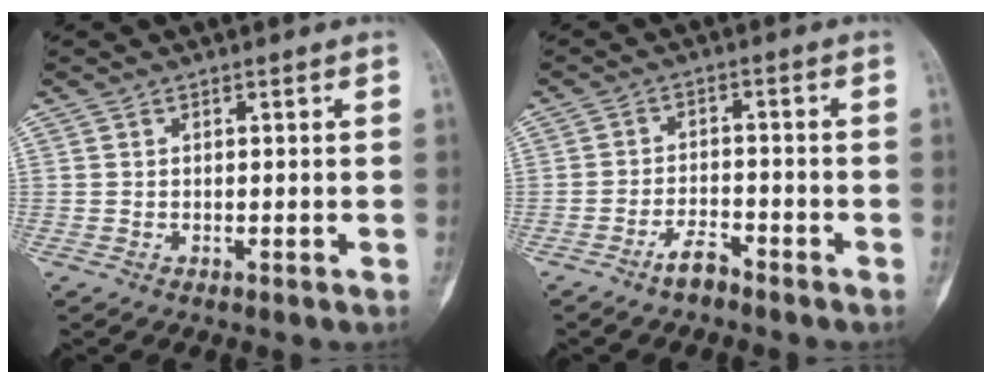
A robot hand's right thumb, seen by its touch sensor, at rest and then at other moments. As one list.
[{"total": 3.5, "force": [-2.9, 1.1, 1.7], "torque": [-0.028, 0.022, -0.055]}]